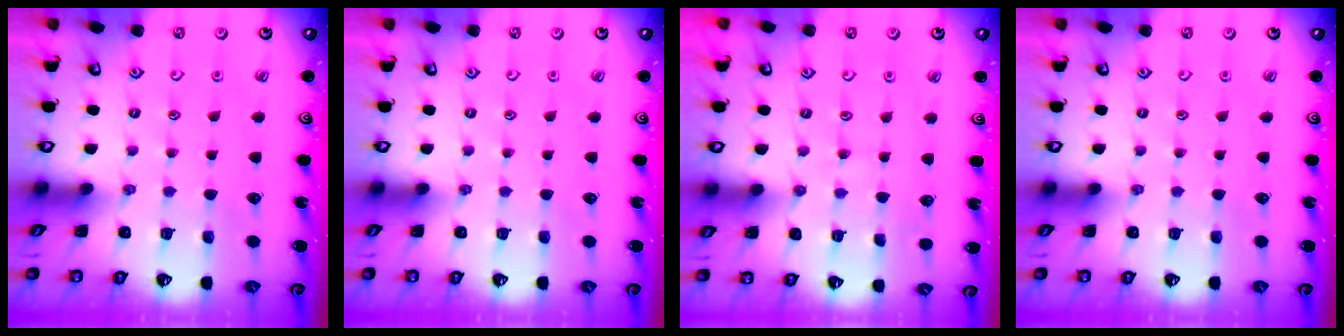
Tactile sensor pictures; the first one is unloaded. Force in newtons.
{"total": 0.0}
{"total": 4.6, "press": 4.6, "slide": 0.5}
{"total": 0.0}